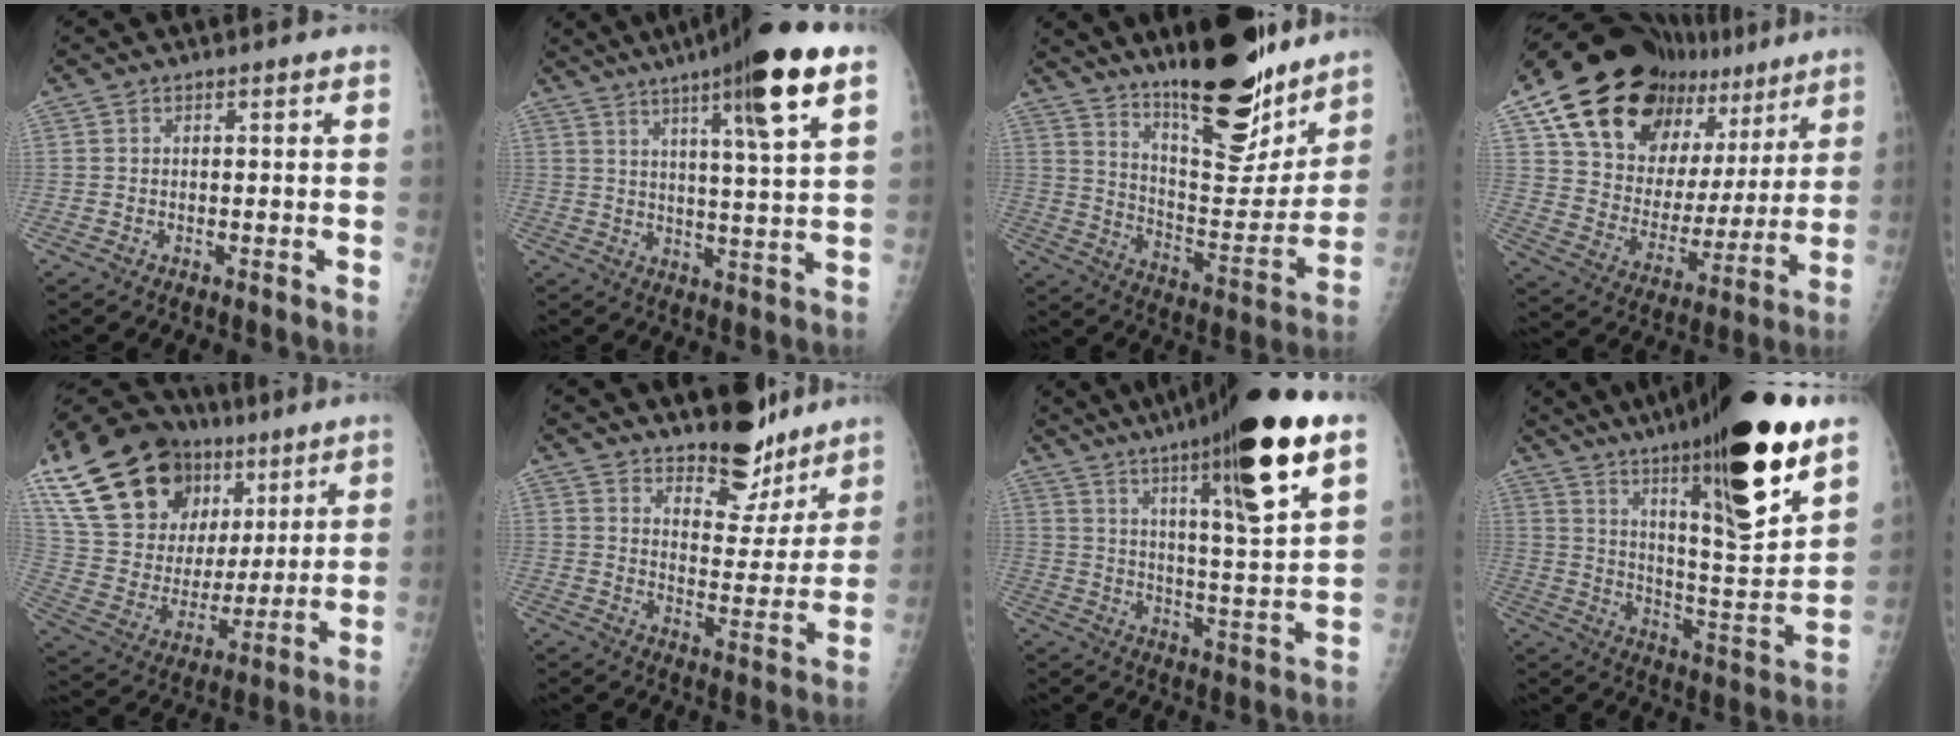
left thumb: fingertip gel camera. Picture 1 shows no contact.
{"total": 14.9, "force": [8.1, 1.1, 12.5], "torque": [-0.188, -0.030, 0.118]}
{"total": 22.6, "force": [17.0, 6.6, 13.4], "torque": [-0.154, -0.115, 0.268]}
{"total": 26.1, "force": [16.8, 14.5, 13.7], "torque": [-0.180, -0.043, 0.273]}
{"total": 27.8, "force": [14.6, 17.2, 16.2], "torque": [-0.268, 0.004, 0.266]}
{"total": 11.8, "force": [9.9, 4.9, 4.0], "torque": [-0.014, -0.085, 0.148]}
{"total": 21.3, "force": [12.0, 2.6, 17.3], "torque": [-0.256, -0.049, 0.187]}
{"total": 27.1, "force": [16.9, 4.8, 20.7], "torque": [-0.306, -0.072, 0.275]}